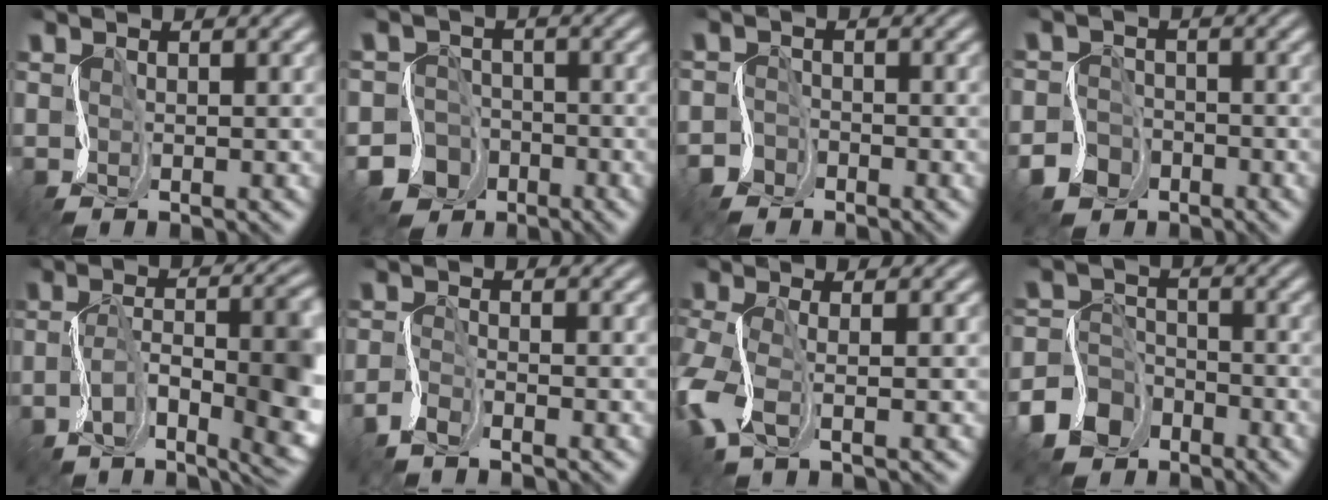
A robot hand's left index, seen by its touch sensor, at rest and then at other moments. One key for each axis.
{"total": 5.8, "fx": -3.4, "fy": 4.7, "fz": 0.4, "tx": 0.011, "ty": -0.008, "tz": -0.068}
{"total": 1.6, "fx": -1.2, "fy": 1.0, "fz": -0.3, "tx": 0.011, "ty": 0.002, "tz": -0.031}
{"total": 4.1, "fx": -2.5, "fy": 3.2, "fz": 0.8, "tx": -0.005, "ty": -0.004, "tz": -0.050}
{"total": 11.6, "fx": -3.0, "fy": 4.8, "fz": 10.1, "tx": -0.162, "ty": -0.012, "tz": -0.039}
{"total": 1.7, "fx": -1.5, "fy": 0.3, "fz": 0.8, "tx": -0.025, "ty": -0.001, "tz": -0.038}
{"total": 4.0, "fx": -1.0, "fy": 1.6, "fz": 3.5, "tx": -0.096, "ty": 0.002, "tz": -0.031}
{"total": 6.8, "fx": -4.5, "fy": 4.9, "fz": 1.3, "tx": -0.021, "ty": -0.010, "tz": -0.095}